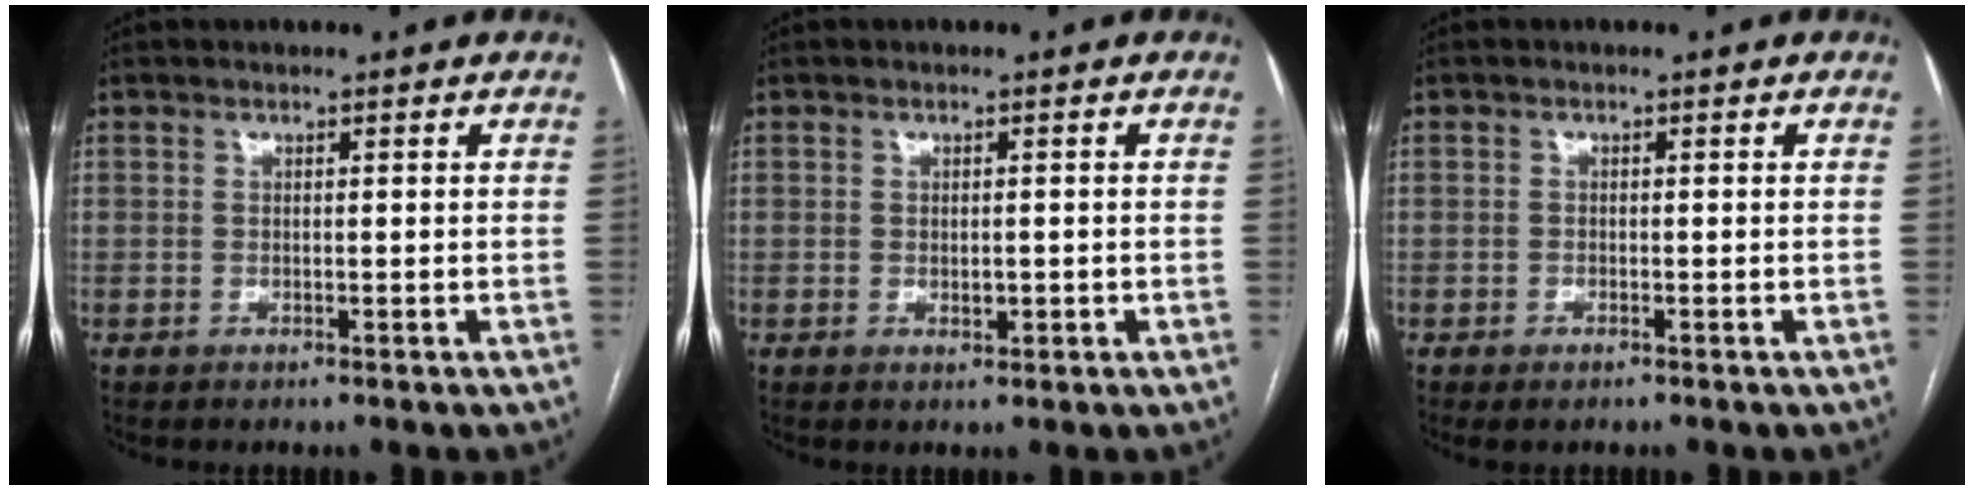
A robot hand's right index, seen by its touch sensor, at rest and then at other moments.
{"total": 1.6, "force": [-0.2, 0.9, 1.3], "torque": [-0.021, -0.001, 0.001]}
{"total": 1.2, "force": [-0.7, 0.5, 0.7], "torque": [-0.011, -0.001, -0.003]}